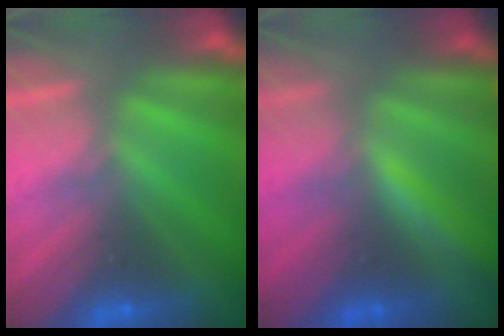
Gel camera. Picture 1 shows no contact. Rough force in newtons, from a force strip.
{"total": 1.7}